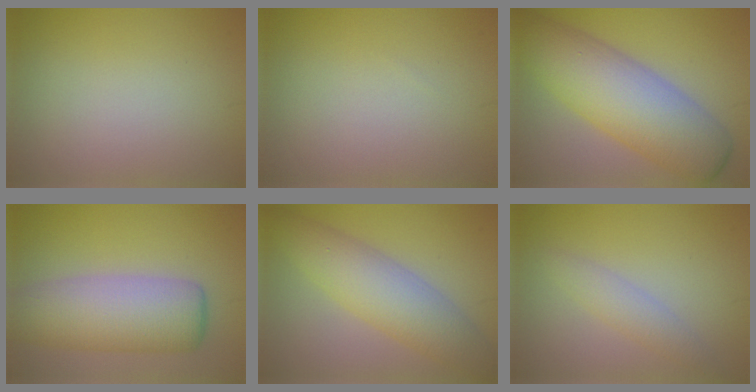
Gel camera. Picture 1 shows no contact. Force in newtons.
{"total": 0.0}
{"total": 9.8, "press": 9.8, "slide": 0.1}
{"total": 8.1, "press": 8.1, "slide": 0.4}
{"total": 6.2, "press": 6.2, "slide": 0.1}
{"total": 2.1, "press": 2.1, "slide": 0.1}